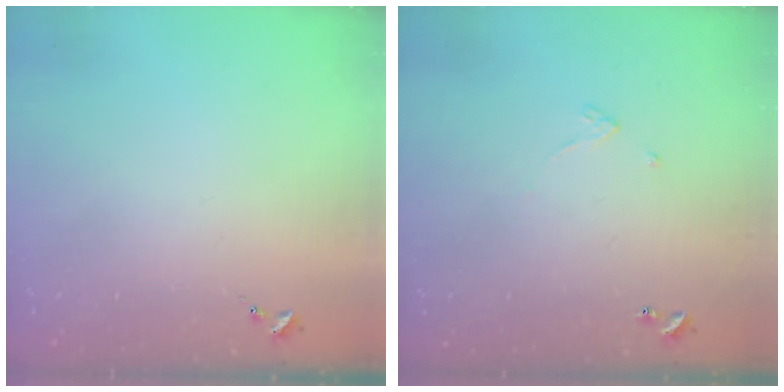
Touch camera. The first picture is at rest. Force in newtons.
{"total": 2.4, "press": 2.4, "slide": 0.2}